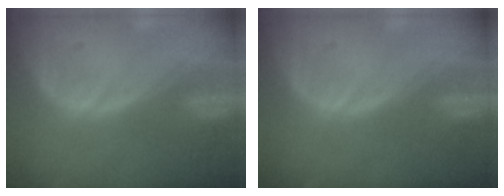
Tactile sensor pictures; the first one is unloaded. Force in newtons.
{"total": 0.0}